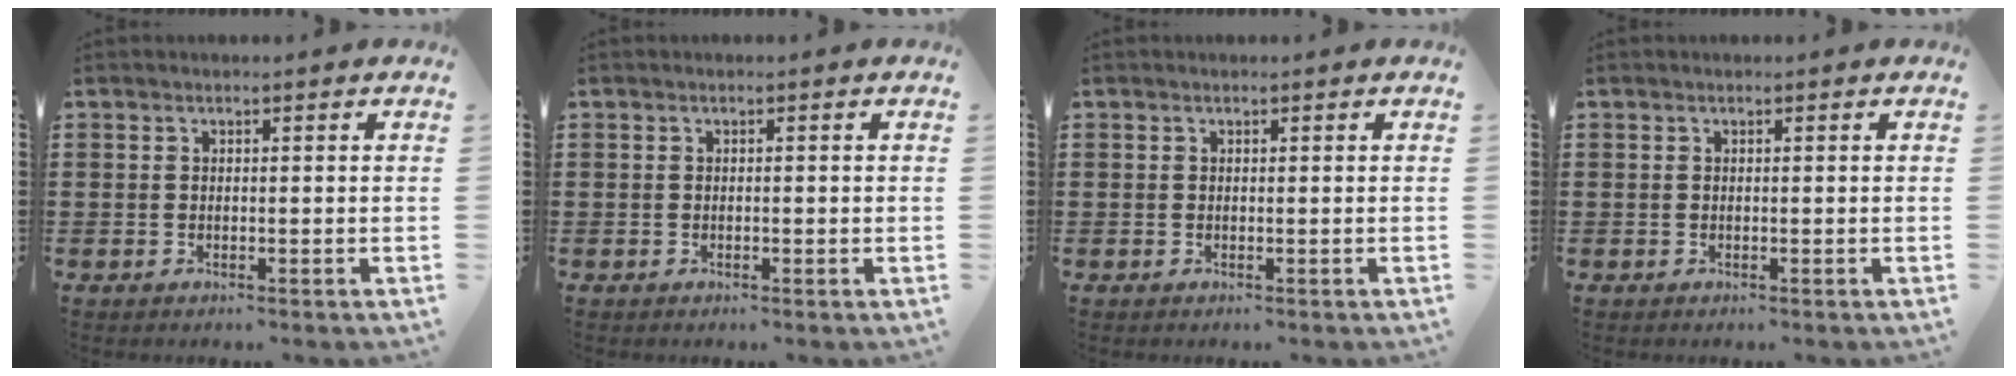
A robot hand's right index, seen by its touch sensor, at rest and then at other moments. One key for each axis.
{"total": 0.0}
{"total": 0.0}
{"total": 0.0}